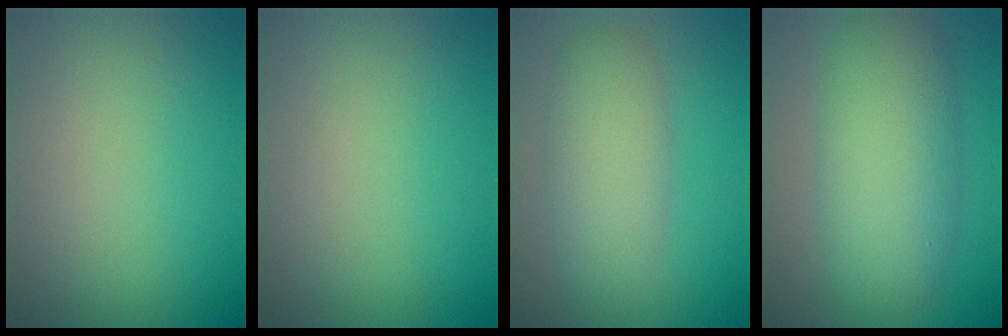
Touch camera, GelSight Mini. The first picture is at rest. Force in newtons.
{"total": 0.0}
{"total": 4.5, "press": 4.5, "slide": 0.4}
{"total": 7.3, "press": 7.3, "slide": 0.3}